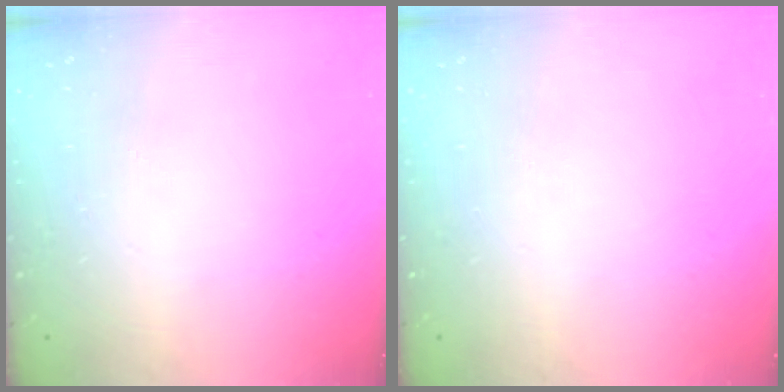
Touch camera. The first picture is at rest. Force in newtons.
{"total": 0.0}